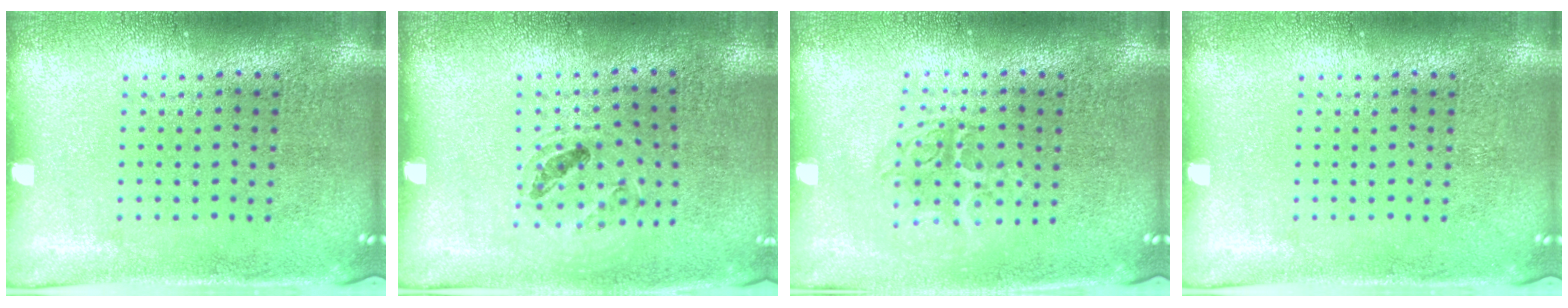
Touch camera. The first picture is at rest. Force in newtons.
{"total": 0.9, "press": 0.9, "slide": 0.1}
{"total": 1.4, "press": 1.1, "slide": 0.8}
{"total": 0.0}